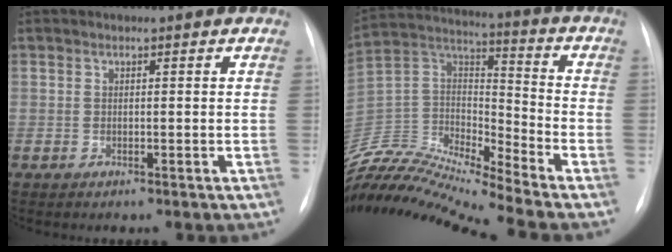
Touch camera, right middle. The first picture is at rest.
{"total": 19.5, "force": [-18.4, -0.5, 6.3], "torque": [-0.125, 0.032, -0.340]}